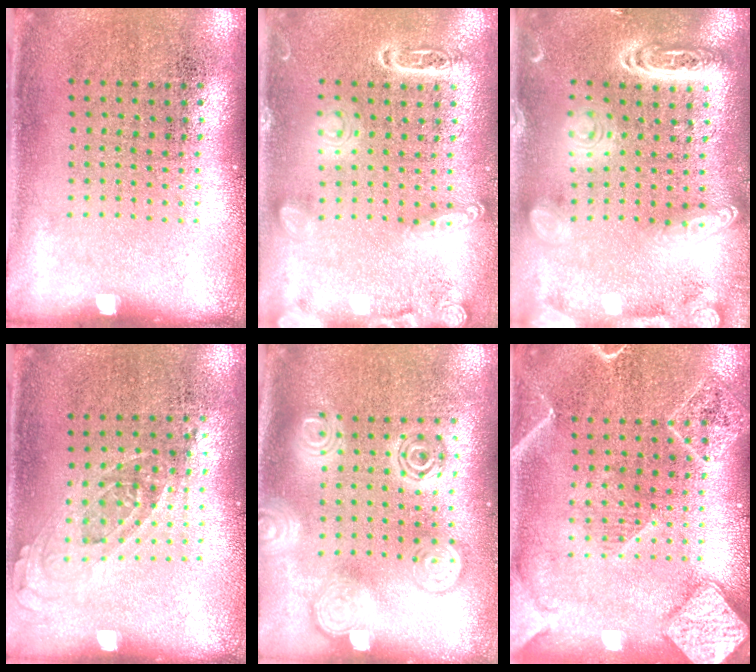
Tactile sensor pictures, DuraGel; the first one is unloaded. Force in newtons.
{"total": 3.1, "press": 3.1, "slide": 0.2}
{"total": 3.8, "press": 3.8, "slide": 0.3}
{"total": 0.7, "press": 0.7, "slide": 0.3}
{"total": 3.2, "press": 3.1, "slide": 0.5}
{"total": 3.5, "press": 3.4, "slide": 0.4}